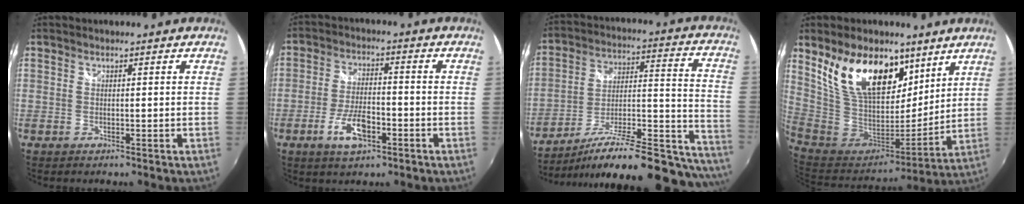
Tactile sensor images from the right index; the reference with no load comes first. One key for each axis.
{"total": 8.1, "fx": -3.8, "fy": 3.3, "fz": 6.4, "tx": -0.135, "ty": -0.005, "tz": -0.067}
{"total": 32.0, "fx": -24.7, "fy": 7.7, "fz": 18.8, "tx": -0.231, "ty": -0.017, "tz": -0.352}
{"total": 21.6, "fx": 11.7, "fy": 12.2, "fz": 13.4, "tx": -0.275, "ty": 0.020, "tz": 0.226}